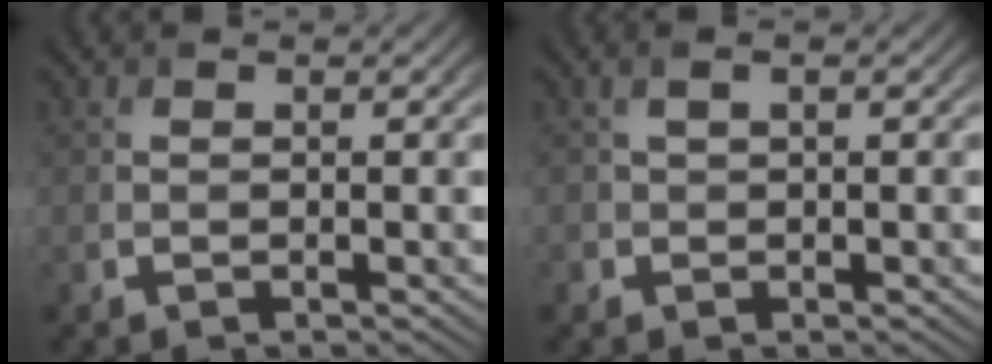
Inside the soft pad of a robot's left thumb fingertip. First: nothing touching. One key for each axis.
{"total": 0.8, "fx": 0.2, "fy": 0.7, "fz": 0.2, "tx": -0.003, "ty": 0.001, "tz": 0.003}